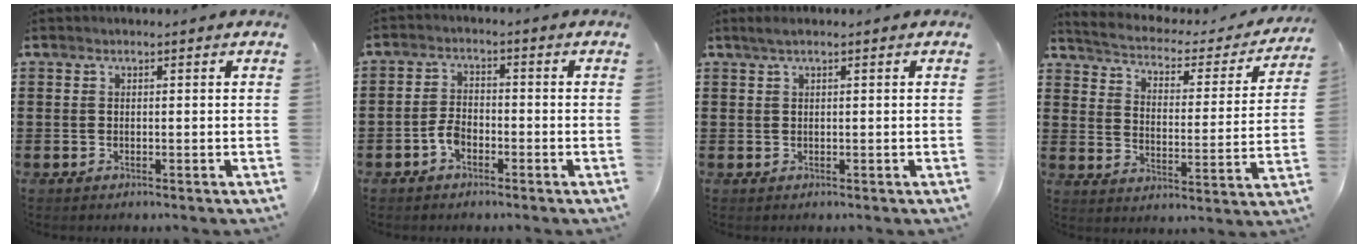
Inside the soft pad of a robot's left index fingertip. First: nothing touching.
{"total": 3.2, "force": [-1.5, 1.8, 2.2], "torque": [-0.056, 0.001, -0.035]}
{"total": 1.0, "force": [0.4, 0.0, 0.9], "torque": [-0.016, 0.000, 0.008]}
{"total": 2.4, "force": [2.1, 0.6, 1.0], "torque": [-0.036, -0.022, 0.026]}